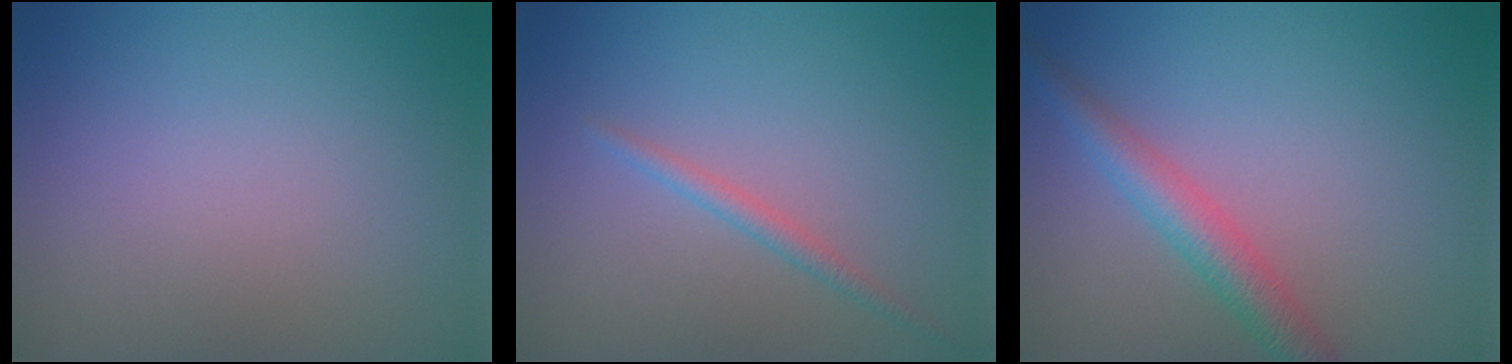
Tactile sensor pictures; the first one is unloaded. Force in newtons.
{"total": 1.4, "press": 1.4, "slide": 0.1}
{"total": 3.4, "press": 3.4, "slide": 0.1}